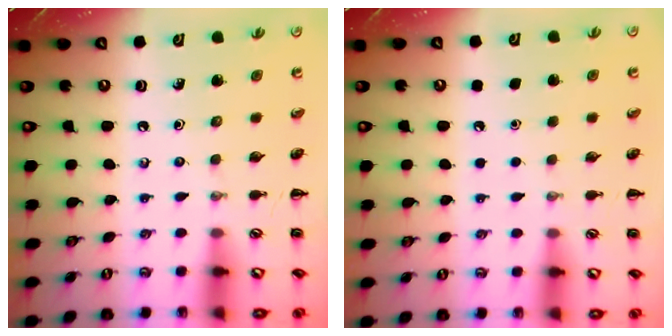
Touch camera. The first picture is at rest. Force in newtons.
{"total": 1.6, "press": 1.6, "slide": 0.1}